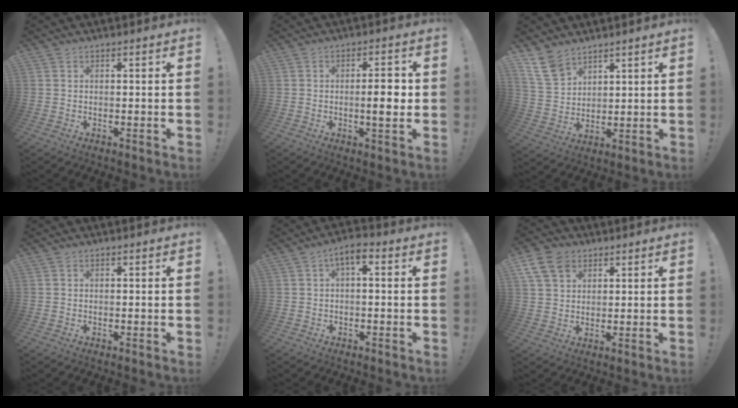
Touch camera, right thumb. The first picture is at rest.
{"total": 6.4, "force": [-0.5, 1.7, 6.2], "torque": [-0.089, -0.002, -0.012]}
{"total": 10.5, "force": [7.4, 6.2, 4.0], "torque": [-0.080, -0.036, 0.151]}
{"total": 0.0}
{"total": 4.4, "force": [0.5, 1.6, 4.1], "torque": [-0.069, -0.001, 0.006]}
{"total": 9.6, "force": [4.9, 6.8, 4.6], "torque": [-0.080, -0.012, 0.101]}